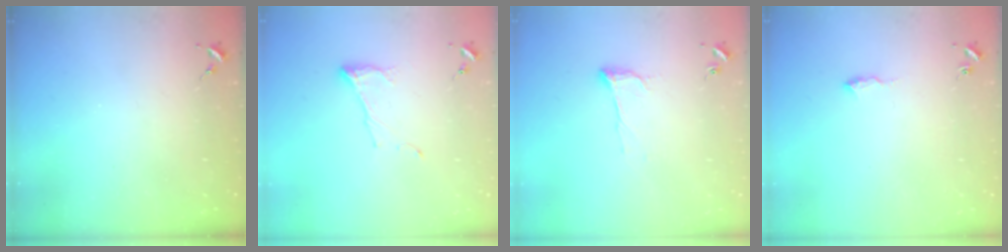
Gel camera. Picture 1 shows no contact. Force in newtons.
{"total": 6.8, "press": 6.8, "slide": 0.1}
{"total": 7.1, "press": 7.1, "slide": 0.7}
{"total": 5.7, "press": 5.7, "slide": 0.6}